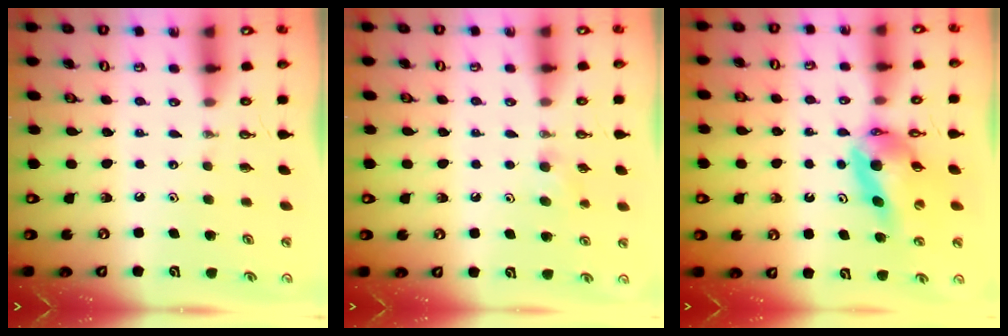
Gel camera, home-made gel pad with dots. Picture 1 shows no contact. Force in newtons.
{"total": 6.3, "press": 4.8, "slide": 4.1}
{"total": 11.1, "press": 11.0, "slide": 1.4}